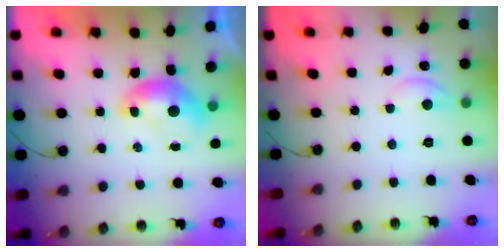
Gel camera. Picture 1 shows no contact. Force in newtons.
{"total": 1.3, "press": 1.2, "slide": 0.2}